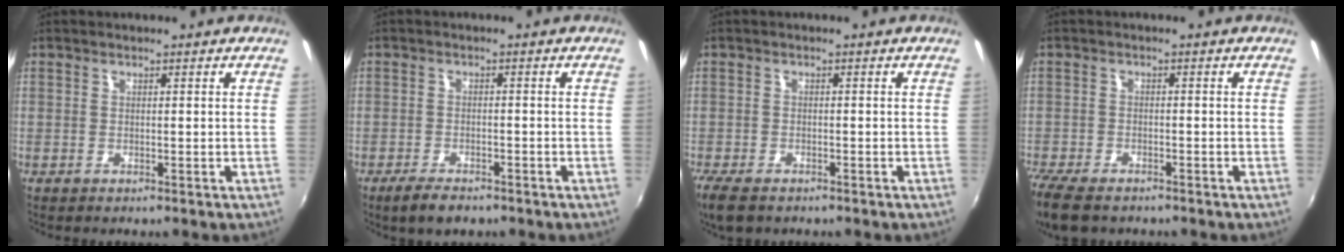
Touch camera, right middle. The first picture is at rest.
{"total": 4.7, "force": [-3.6, 1.8, 2.5], "torque": [-0.066, -0.011, -0.064]}
{"total": 5.4, "force": [-4.1, 2.1, 2.9], "torque": [-0.075, -0.022, -0.077]}
{"total": 8.5, "force": [-6.8, 3.1, 4.2], "torque": [-0.115, -0.037, -0.128]}